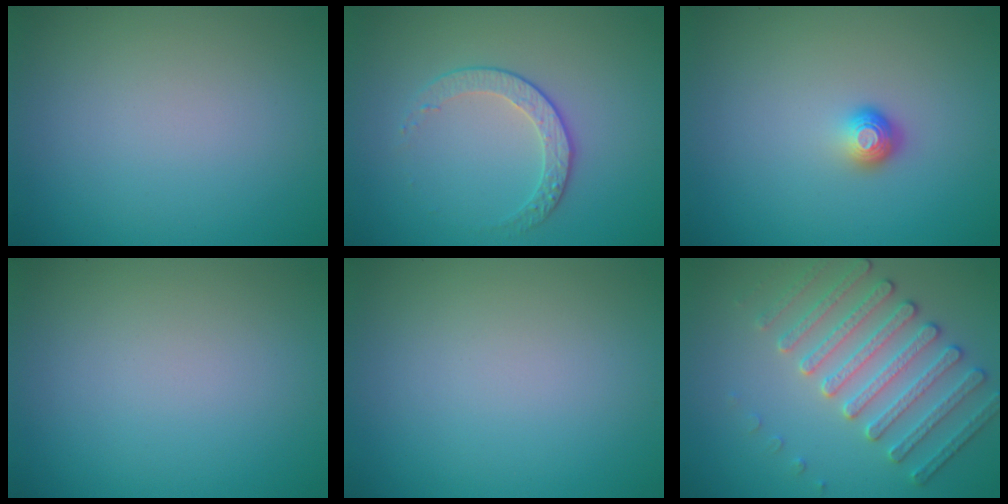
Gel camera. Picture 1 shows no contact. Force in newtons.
{"total": 2.2, "press": 1.7, "slide": 1.4}
{"total": 1.6, "press": 1.1, "slide": 1.2}
{"total": 0.0}
{"total": 0.0}
{"total": 4.2, "press": 4.2, "slide": 0.5}